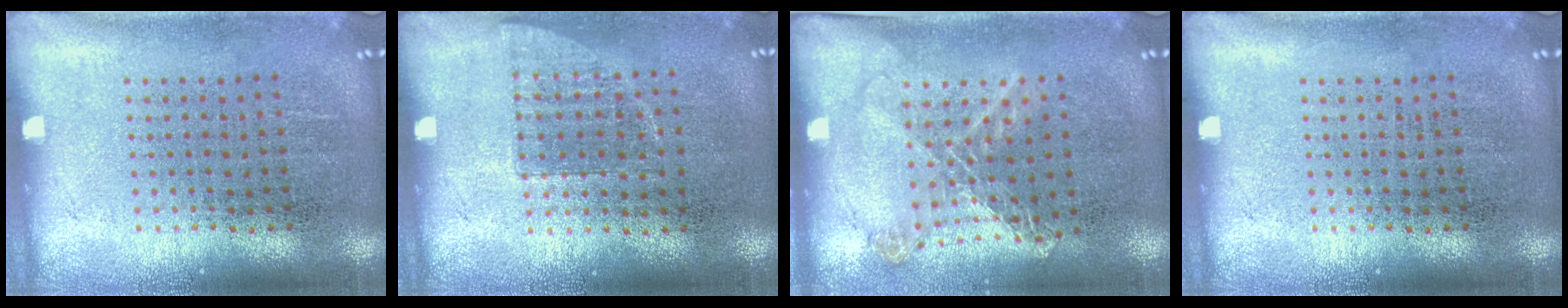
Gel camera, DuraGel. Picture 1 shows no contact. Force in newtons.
{"total": 0.7, "press": 0.7, "slide": 0.1}
{"total": 1.1, "press": 1.1, "slide": 0.0}
{"total": 0.0}